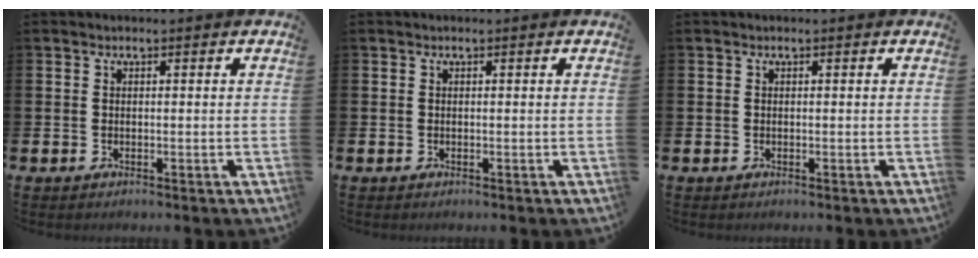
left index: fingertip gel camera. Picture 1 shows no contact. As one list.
[{"total": 0.0}, {"total": 0.0}]